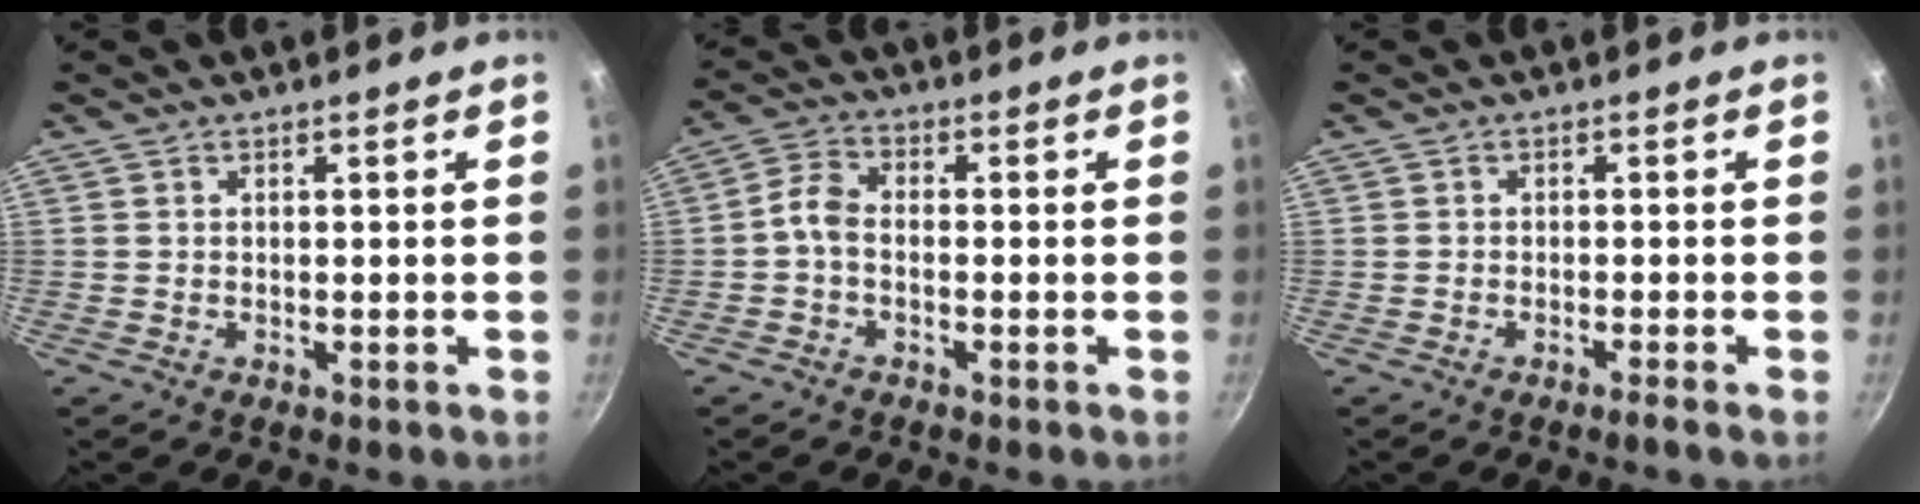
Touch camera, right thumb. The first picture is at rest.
{"total": 4.0, "force": [-1.3, 2.4, 2.9], "torque": [-0.065, 0.024, -0.036]}
{"total": 1.2, "force": [-0.9, -0.3, 0.7], "torque": [-0.024, 0.011, -0.015]}